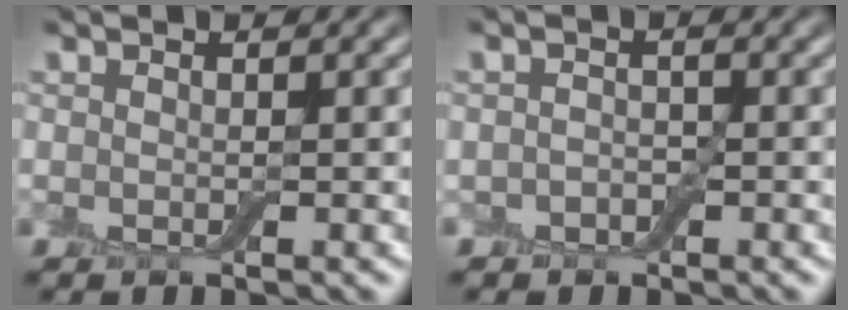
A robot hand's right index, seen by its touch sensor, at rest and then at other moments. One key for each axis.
{"total": 1.2, "fx": -0.7, "fy": 1.0, "fz": 0.4, "tx": -0.006, "ty": 0.000, "tz": -0.015}